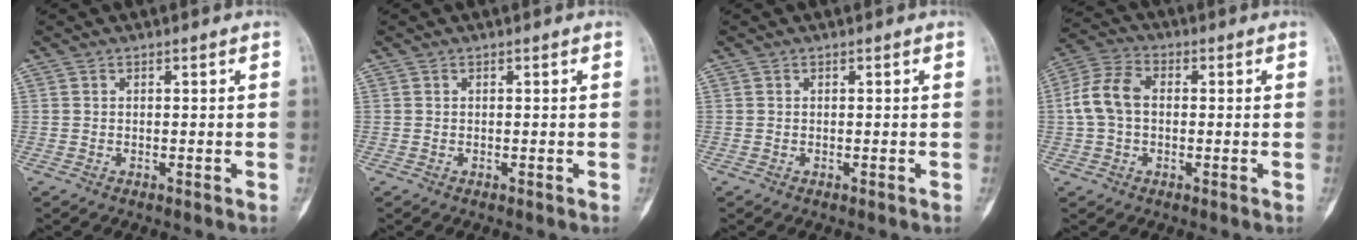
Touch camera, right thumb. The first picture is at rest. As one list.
[{"total": 0.0}, {"total": 0.0}, {"total": 8.2, "force": [0.1, 5.7, 6.0], "torque": [-0.125, 0.026, -0.006]}]